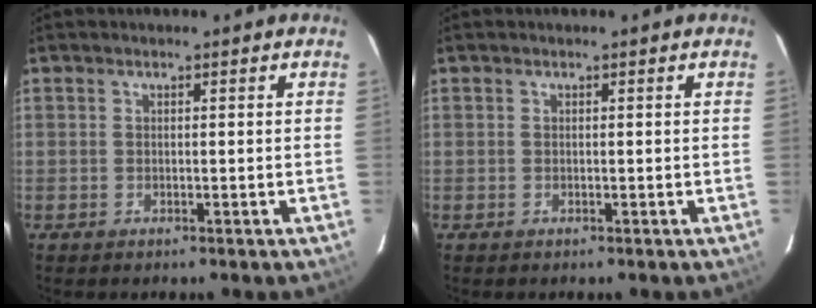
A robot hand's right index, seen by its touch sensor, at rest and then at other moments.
{"total": 0.0}